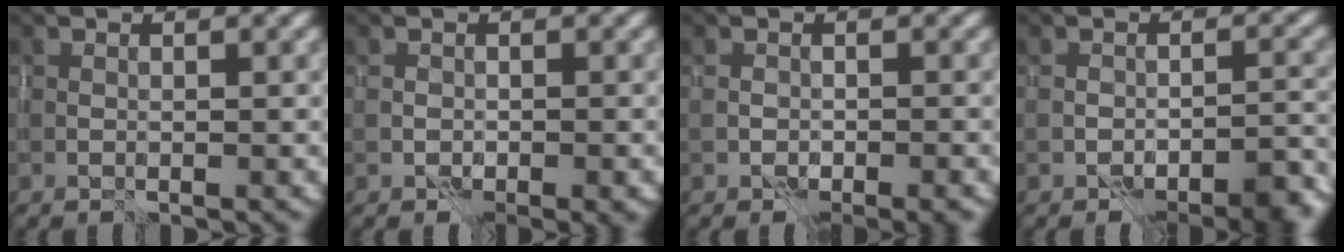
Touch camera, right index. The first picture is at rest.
{"total": 1.2, "force": [-0.6, 0.7, 0.8], "torque": [-0.016, -0.006, -0.004]}
{"total": 2.0, "force": [-1.3, 1.0, 1.1], "torque": [-0.018, -0.009, -0.012]}
{"total": 4.1, "force": [-3.0, 1.4, 2.3], "torque": [-0.030, 0.000, -0.040]}